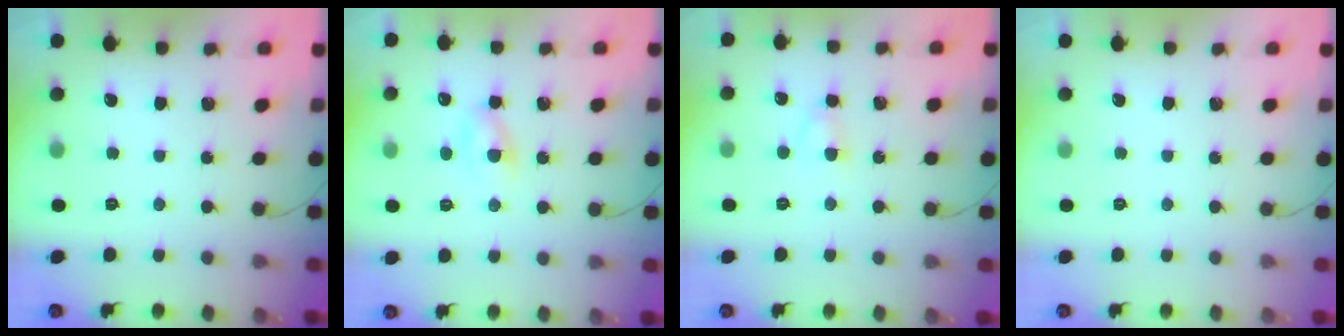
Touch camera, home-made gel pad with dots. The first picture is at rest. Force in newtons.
{"total": 3.2, "press": 3.0, "slide": 1.1}
{"total": 2.6, "press": 2.3, "slide": 1.2}
{"total": 0.0}